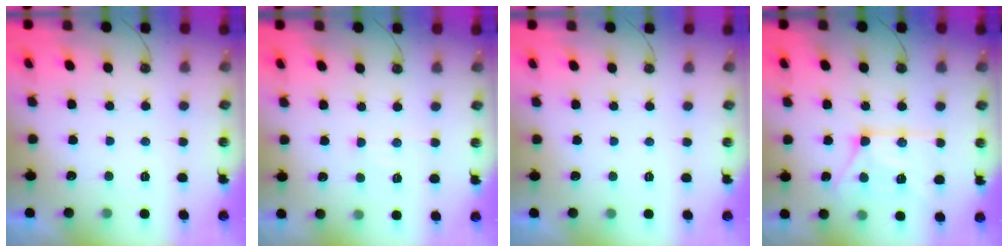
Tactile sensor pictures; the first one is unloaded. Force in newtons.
{"total": 5.3, "press": 5.3, "slide": 0.4}
{"total": 0.0}
{"total": 14.4, "press": 14.4, "slide": 0.7}